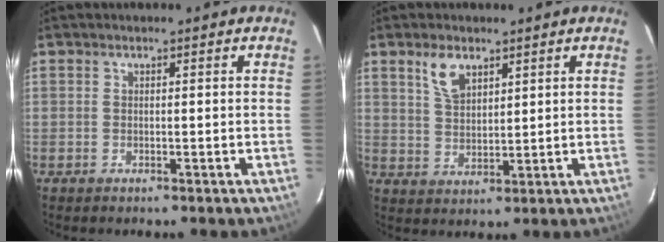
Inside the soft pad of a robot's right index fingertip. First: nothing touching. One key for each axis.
{"total": 5.6, "fx": 3.4, "fy": 2.9, "fz": 3.4, "tx": -0.064, "ty": 0.007, "tz": 0.068}